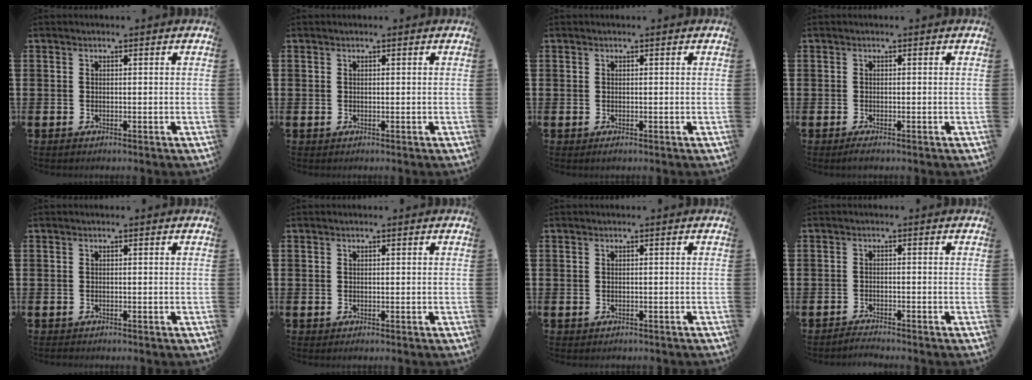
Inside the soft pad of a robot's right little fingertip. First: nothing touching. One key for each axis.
{"total": 0.0}
{"total": 0.0}
{"total": 0.7, "fx": -0.4, "fy": 0.2, "fz": 0.6, "tx": -0.013, "ty": -0.002, "tz": -0.008}
{"total": 0.0}
{"total": 0.0}
{"total": 0.0}
{"total": 1.5, "fx": -1.5, "fy": -0.1, "fz": 0.0, "tx": -0.003, "ty": 0.003, "tz": -0.029}